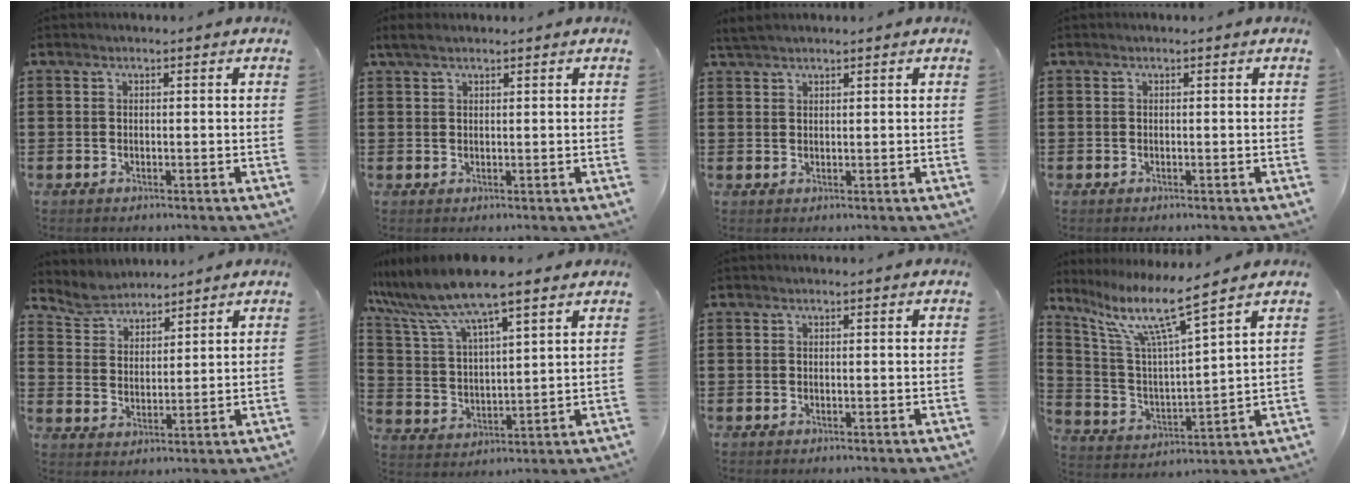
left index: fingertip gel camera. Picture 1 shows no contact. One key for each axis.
{"total": 1.8, "fx": 1.3, "fy": 0.5, "fz": 1.1, "tx": -0.025, "ty": 0.003, "tz": 0.025}
{"total": 1.9, "fx": 1.8, "fy": 0.2, "fz": 0.6, "tx": -0.016, "ty": 0.002, "tz": 0.035}
{"total": 0.0}
{"total": 4.6, "fx": 4.3, "fy": 1.5, "fz": 0.0, "tx": -0.022, "ty": -0.013, "tz": 0.079}
{"total": 9.2, "fx": 7.5, "fy": 0.8, "fz": 5.2, "tx": -0.130, "ty": -0.030, "tz": 0.127}
{"total": 0.0}
{"total": 10.4, "fx": 7.6, "fy": 0.8, "fz": 7.1, "tx": -0.163, "ty": -0.040, "tz": 0.124}